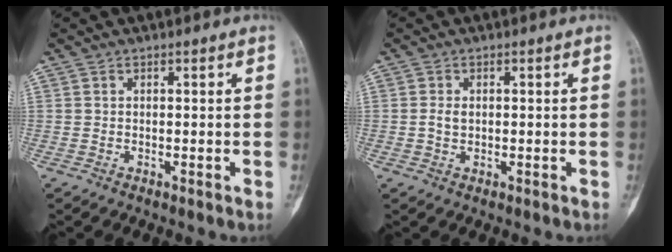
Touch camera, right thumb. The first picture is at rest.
{"total": 2.5, "force": [-0.2, 1.9, 1.6], "torque": [-0.027, 0.007, -0.005]}